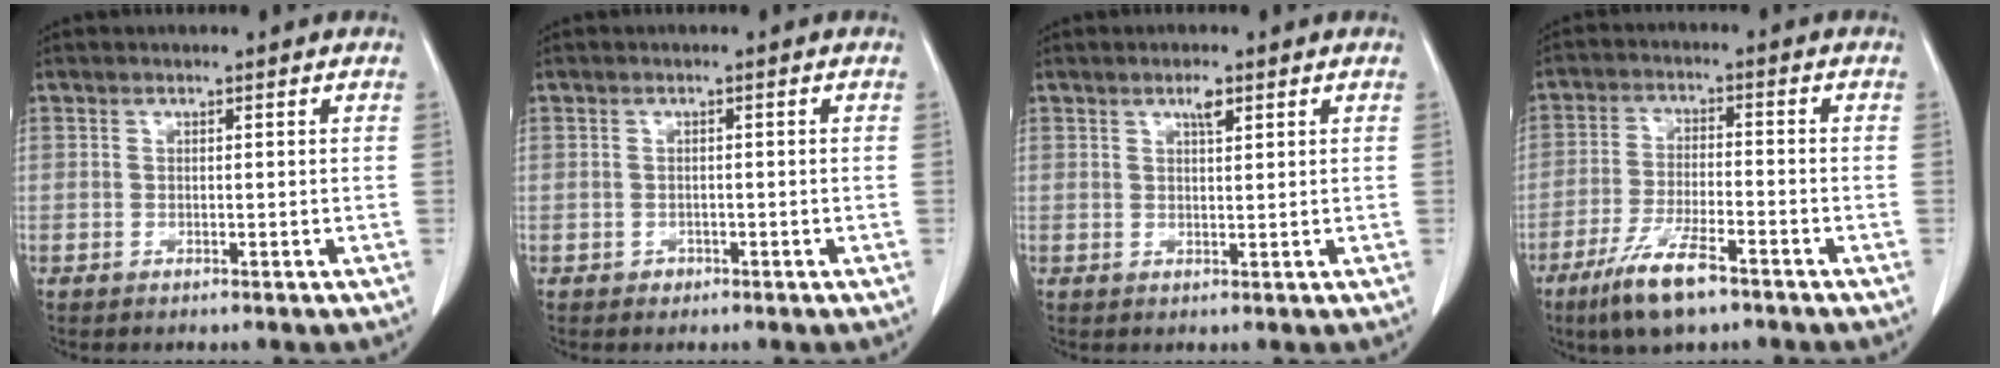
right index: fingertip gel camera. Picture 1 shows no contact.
{"total": 1.8, "force": [-0.7, 1.5, 0.6], "torque": [-0.011, 0.006, -0.005]}
{"total": 2.4, "force": [1.4, 0.8, 1.8], "torque": [-0.036, 0.000, 0.025]}
{"total": 9.8, "force": [-6.4, 2.2, 7.1], "torque": [-0.142, -0.017, -0.112]}